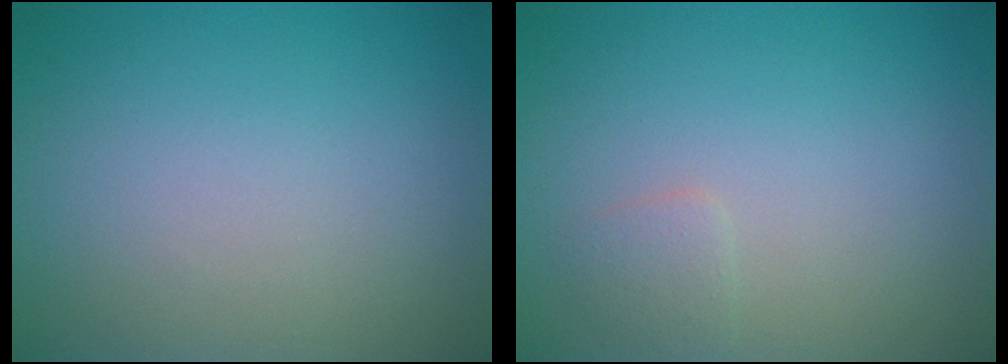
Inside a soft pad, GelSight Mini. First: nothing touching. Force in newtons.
{"total": 1.0, "press": 1.0, "slide": 0.0}